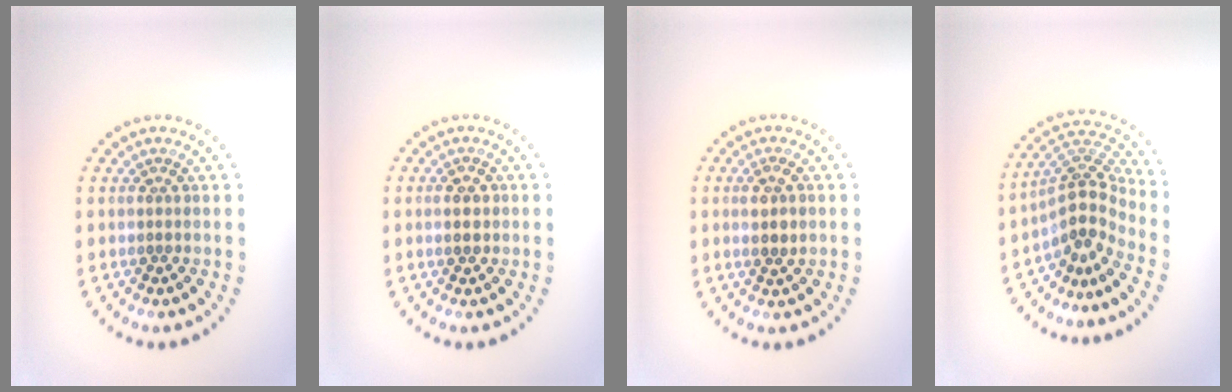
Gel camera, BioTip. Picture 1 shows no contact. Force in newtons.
{"total": 2.2, "press": 2.2, "slide": 0.1}
{"total": 1.5, "press": 1.5, "slide": 0.5}
{"total": 4.0, "press": 2.8, "slide": 2.9}